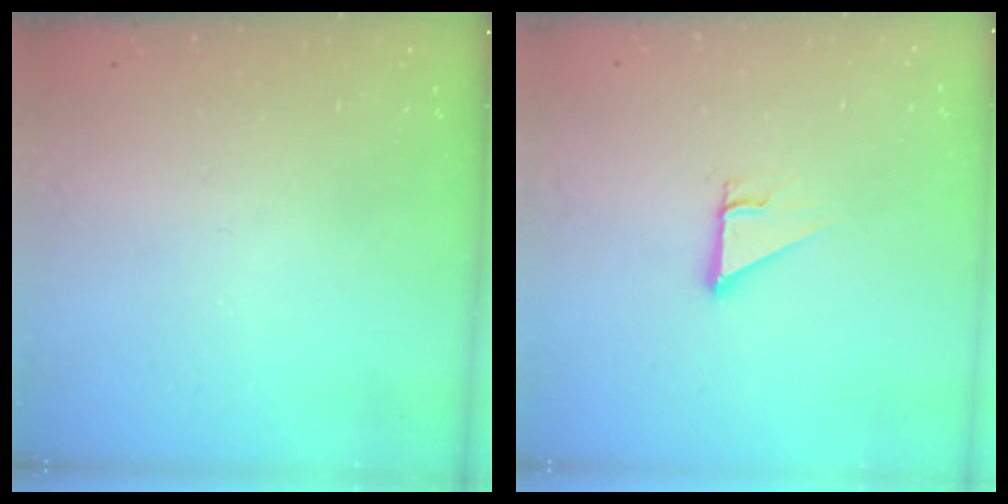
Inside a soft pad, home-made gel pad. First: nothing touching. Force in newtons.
{"total": 2.5, "press": 2.5, "slide": 0.2}